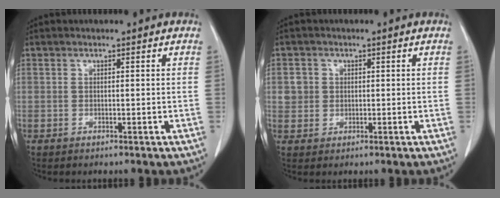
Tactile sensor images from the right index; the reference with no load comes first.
{"total": 2.8, "force": [0.6, 2.7, 0.5], "torque": [0.000, 0.004, 0.012]}